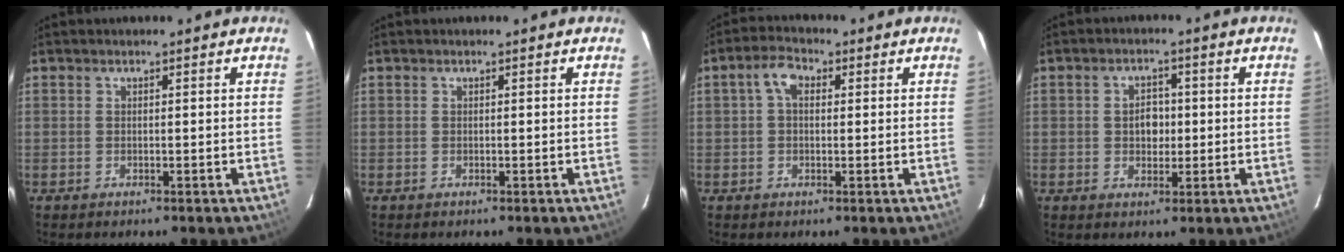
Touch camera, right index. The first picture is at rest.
{"total": 0.0}
{"total": 3.9, "force": [0.8, 2.6, 2.9], "torque": [-0.055, 0.017, 0.014]}
{"total": 4.0, "force": [0.0, 3.1, 2.6], "torque": [-0.043, 0.010, 0.003]}